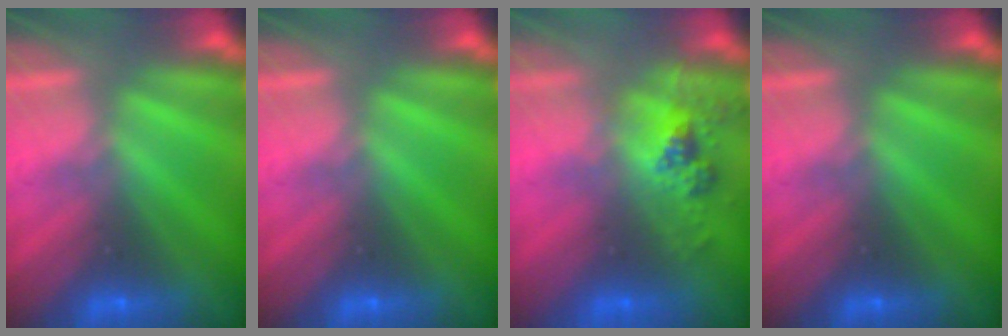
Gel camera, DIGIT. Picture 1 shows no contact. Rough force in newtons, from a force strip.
{"total": 0.0}
{"total": 2.4}
{"total": 0.0}